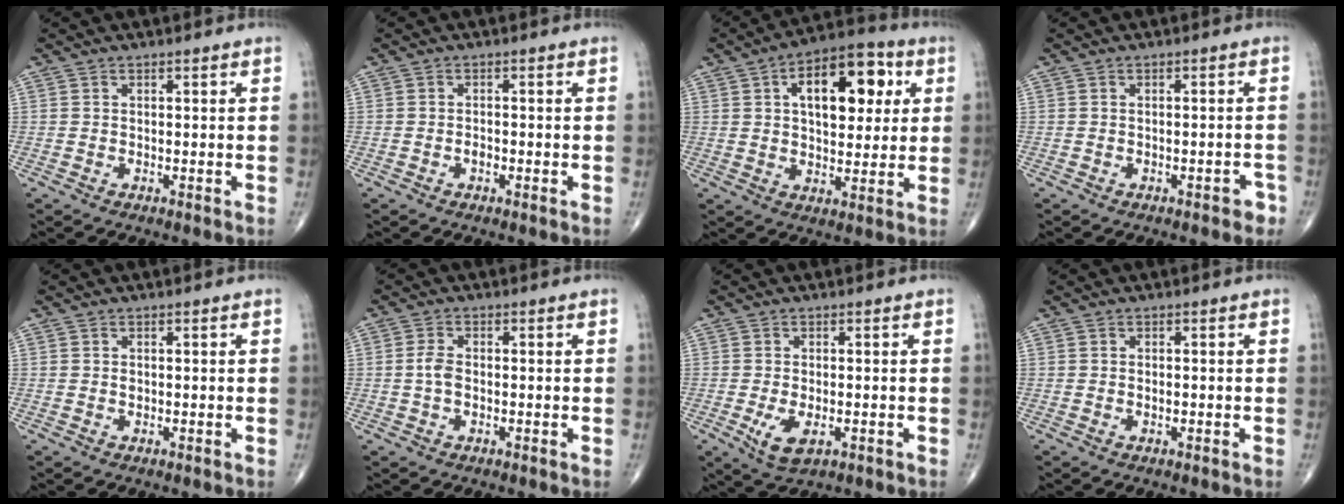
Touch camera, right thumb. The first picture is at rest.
{"total": 1.3, "force": [-0.6, 0.6, 0.9], "torque": [-0.012, 0.002, -0.012]}
{"total": 16.0, "force": [4.7, 8.4, 12.8], "torque": [-0.146, 0.008, 0.064]}
{"total": 2.2, "force": [-1.4, 0.9, 1.5], "torque": [-0.013, 0.012, -0.017]}
{"total": 0.6, "force": [0.1, 0.5, 0.4], "torque": [-0.006, 0.000, 0.002]}
{"total": 2.9, "force": [-0.2, 1.7, 2.4], "torque": [-0.051, 0.006, -0.008]}
{"total": 5.3, "force": [-1.6, 2.5, 4.3], "torque": [-0.078, -0.009, -0.022]}
{"total": 0.9, "force": [-0.2, 0.5, 0.7], "torque": [-0.014, 0.002, -0.003]}